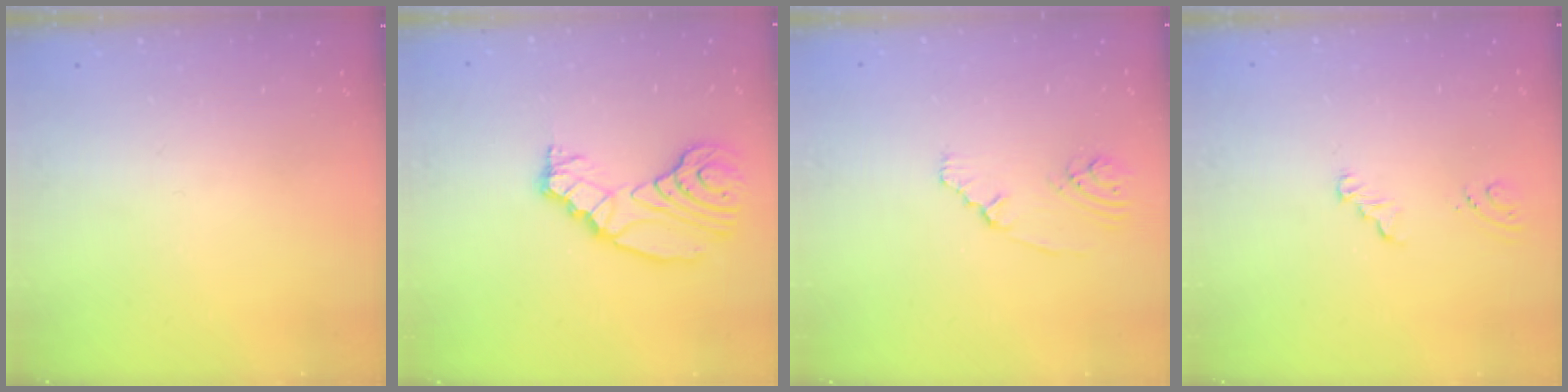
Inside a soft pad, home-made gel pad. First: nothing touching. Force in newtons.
{"total": 11.7, "press": 11.7, "slide": 1.1}
{"total": 2.2, "press": 2.2, "slide": 0.5}
{"total": 4.9, "press": 1.0, "slide": 4.8}